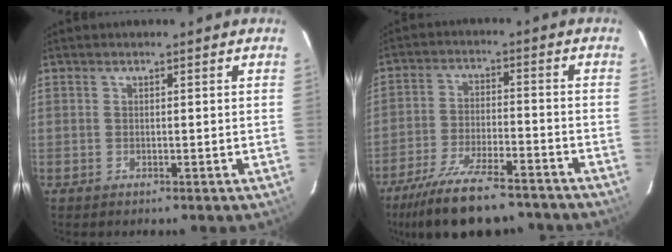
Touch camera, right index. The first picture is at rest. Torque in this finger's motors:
{"motor_torque": [1.33, -0.81, 0.48, 0.11]}